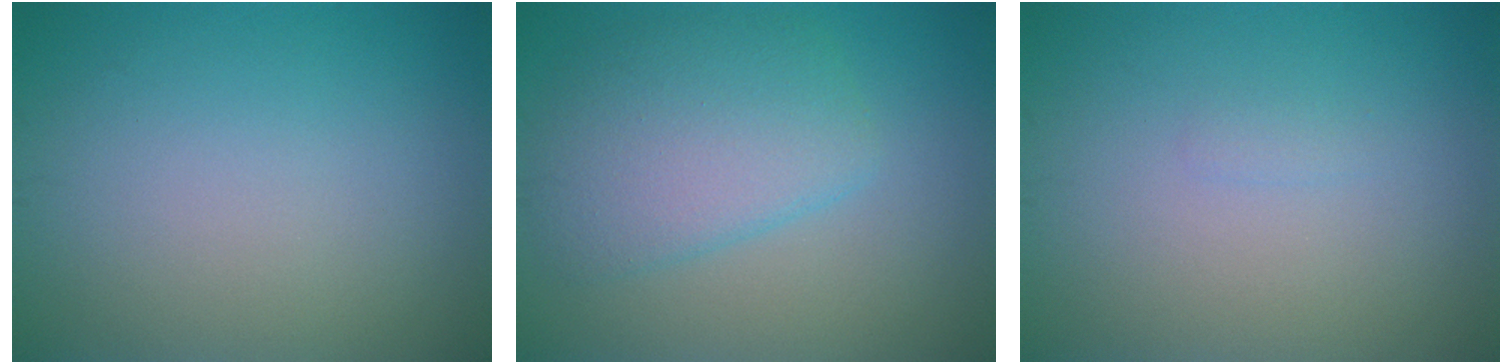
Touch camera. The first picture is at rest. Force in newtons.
{"total": 5.2, "press": 5.2, "slide": 0.3}
{"total": 0.5, "press": 0.5, "slide": 0.1}